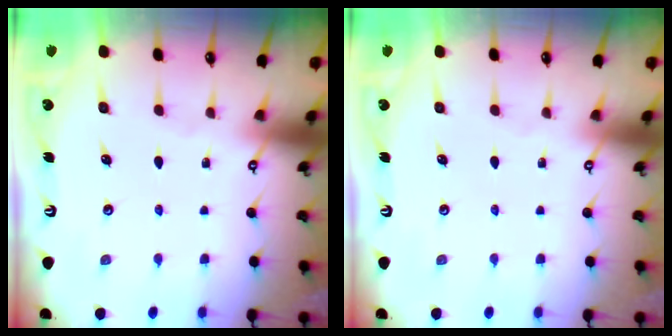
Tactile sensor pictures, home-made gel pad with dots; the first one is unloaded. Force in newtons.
{"total": 0.0}